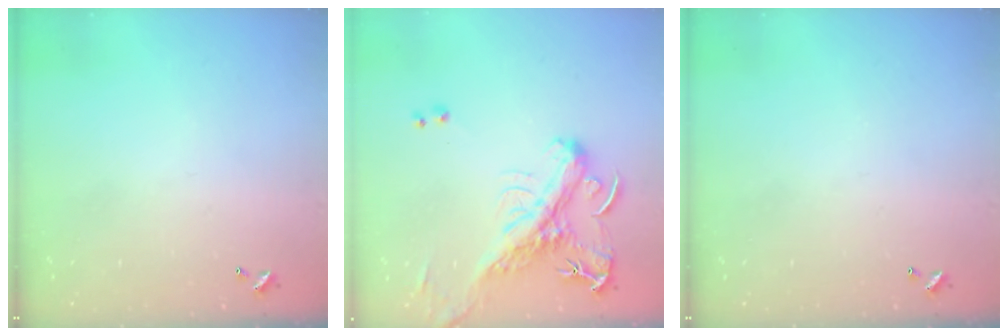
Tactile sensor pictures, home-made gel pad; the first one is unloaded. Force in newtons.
{"total": 3.5, "press": 3.4, "slide": 1.0}
{"total": 0.0}